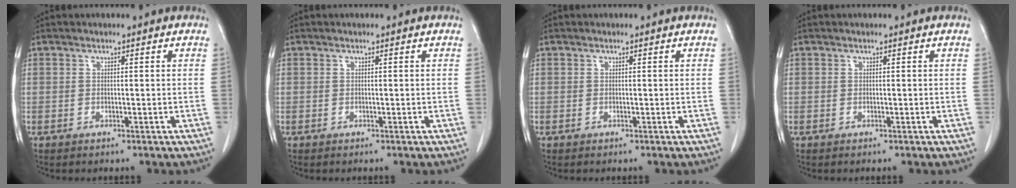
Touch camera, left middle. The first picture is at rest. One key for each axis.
{"total": 0.0}
{"total": 0.0}
{"total": 0.0}